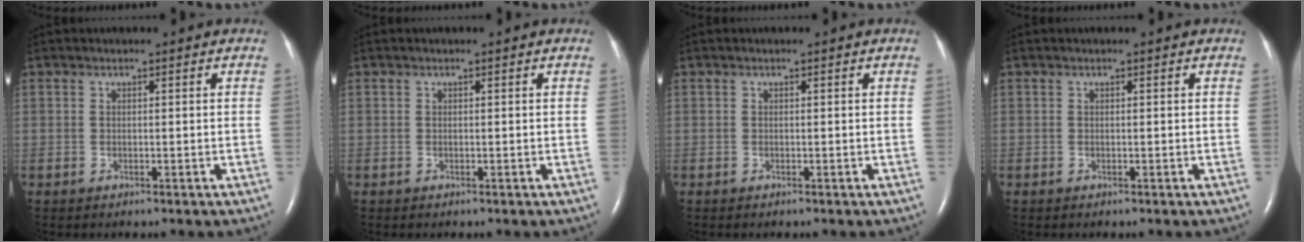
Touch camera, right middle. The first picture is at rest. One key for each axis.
{"total": 0.0}
{"total": 0.0}
{"total": 0.0}